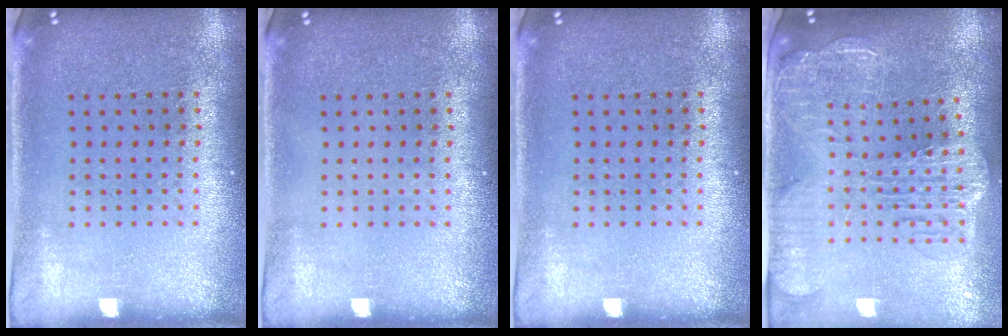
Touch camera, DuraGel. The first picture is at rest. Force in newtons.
{"total": 0.0}
{"total": 0.0}
{"total": 3.0, "press": 2.5, "slide": 1.7}